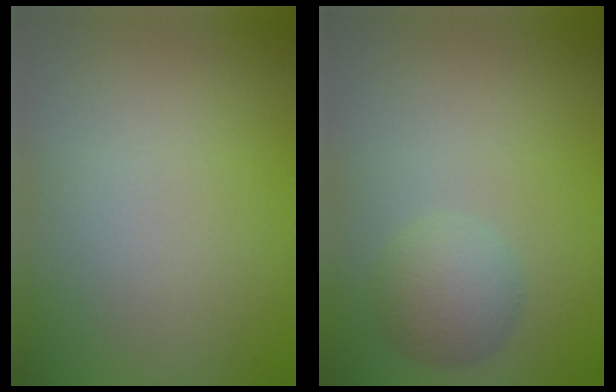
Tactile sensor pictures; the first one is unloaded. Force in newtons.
{"total": 2.9, "press": 2.9, "slide": 0.0}